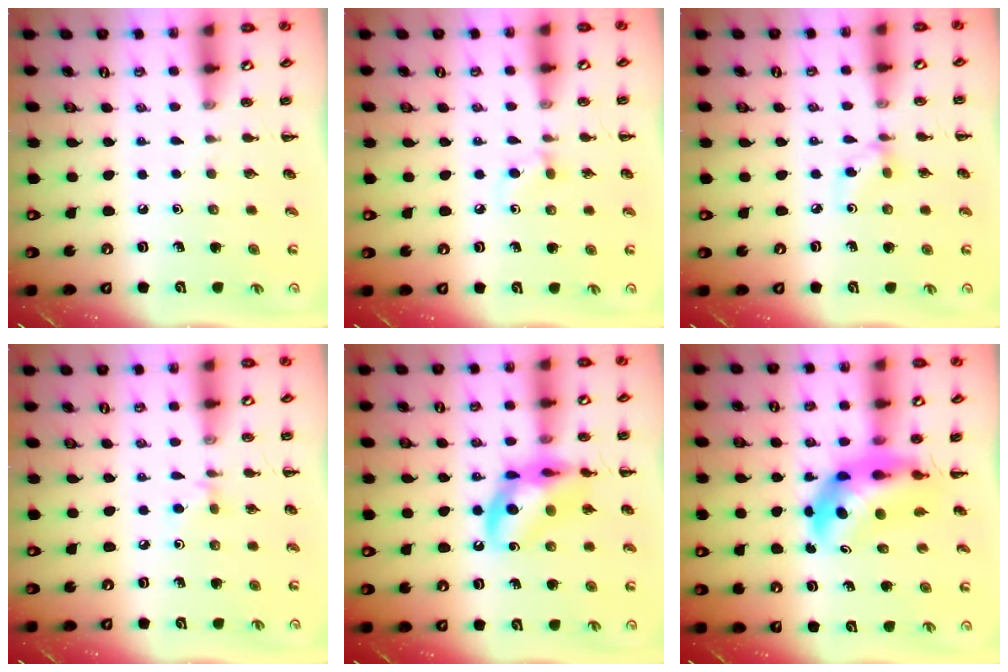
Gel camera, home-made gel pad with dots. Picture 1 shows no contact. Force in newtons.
{"total": 4.9, "press": 4.4, "slide": 2.0}
{"total": 3.0, "press": 2.8, "slide": 1.1}
{"total": 2.7, "press": 2.5, "slide": 1.0}
{"total": 14.1, "press": 13.7, "slide": 3.2}
{"total": 7.4, "press": 7.2, "slide": 1.8}